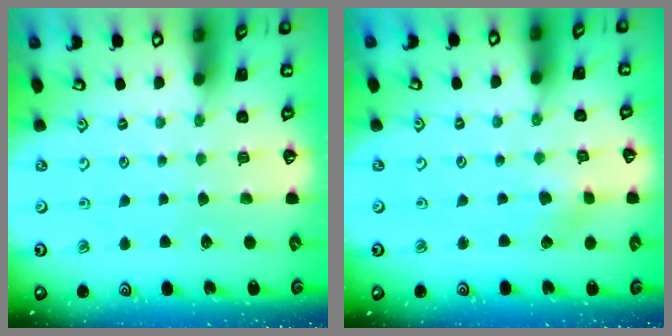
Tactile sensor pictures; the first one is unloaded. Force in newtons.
{"total": 2.7, "press": 2.7, "slide": 0.3}